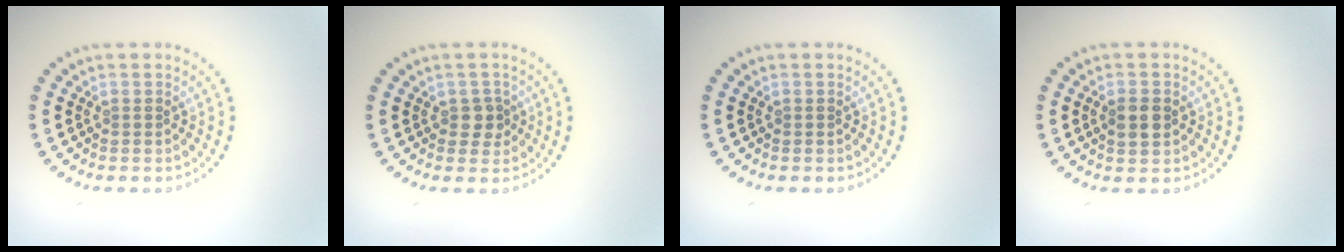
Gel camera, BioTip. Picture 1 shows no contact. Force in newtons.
{"total": 1.6, "press": 1.5, "slide": 0.6}
{"total": 0.0}
{"total": 2.1, "press": 2.1, "slide": 0.3}